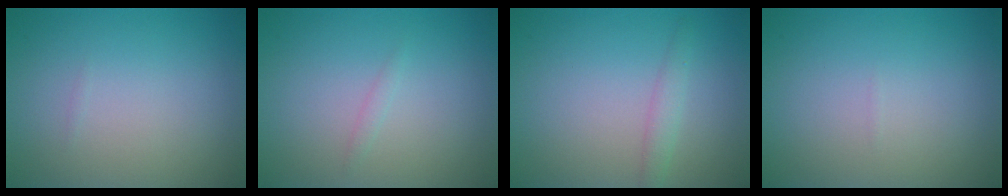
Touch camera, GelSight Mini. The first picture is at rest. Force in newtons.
{"total": 0.5, "press": 0.5, "slide": 0.1}
{"total": 1.4, "press": 1.4, "slide": 0.0}
{"total": 0.0}